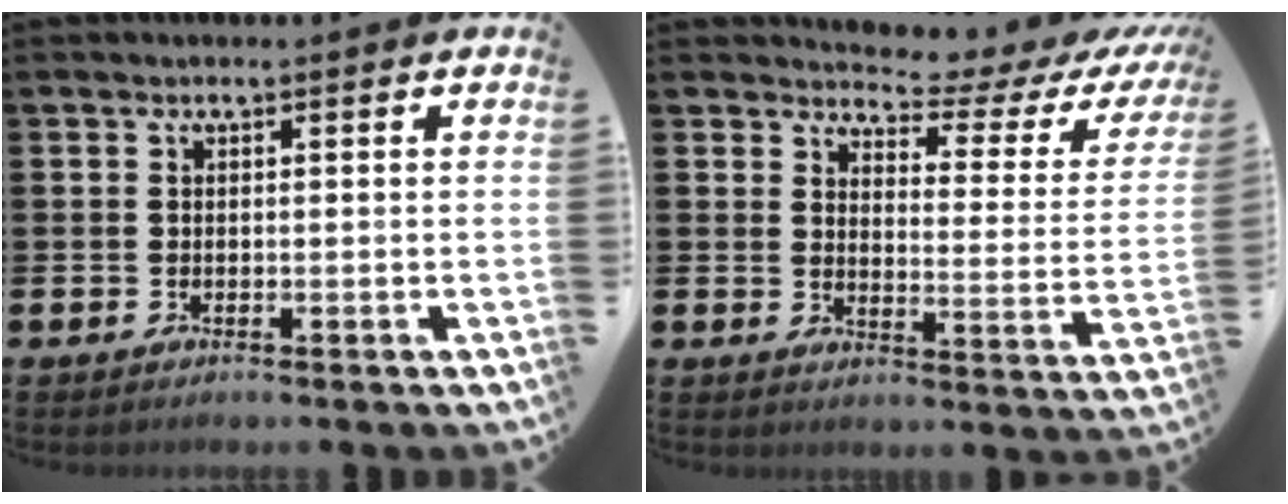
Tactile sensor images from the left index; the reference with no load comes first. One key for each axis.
{"total": 4.4, "fx": 4.0, "fy": 1.2, "fz": 1.2, "tx": -0.029, "ty": -0.044, "tz": 0.058}